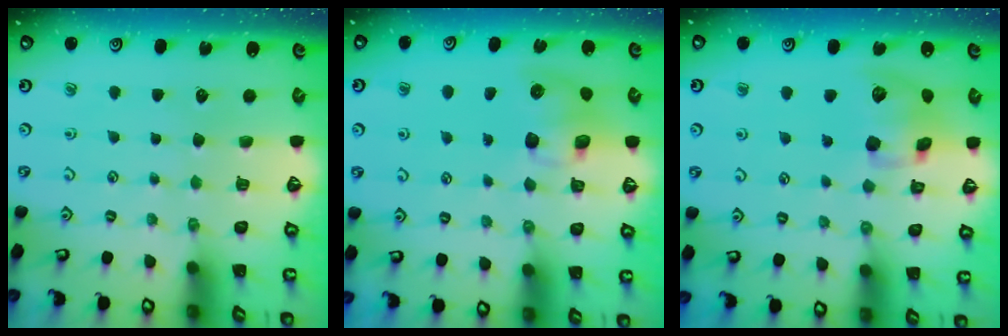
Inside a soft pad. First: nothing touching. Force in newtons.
{"total": 8.6, "press": 8.5, "slide": 1.1}
{"total": 12.8, "press": 12.7, "slide": 2.0}